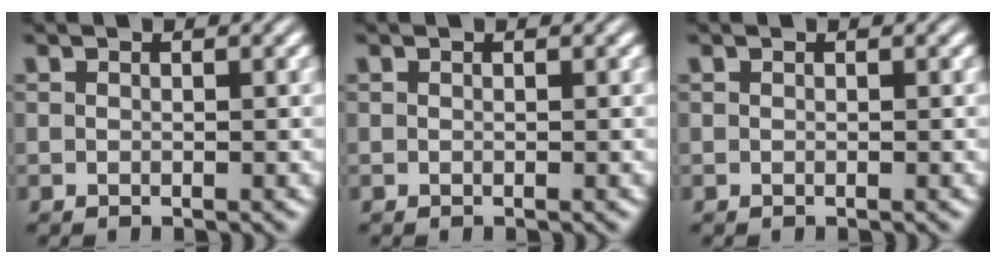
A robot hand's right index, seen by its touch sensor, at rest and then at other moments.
{"total": 0.0}
{"total": 0.0}